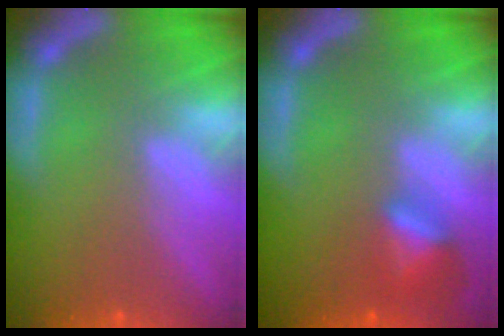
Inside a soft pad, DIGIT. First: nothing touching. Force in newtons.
{"total": 2.9}